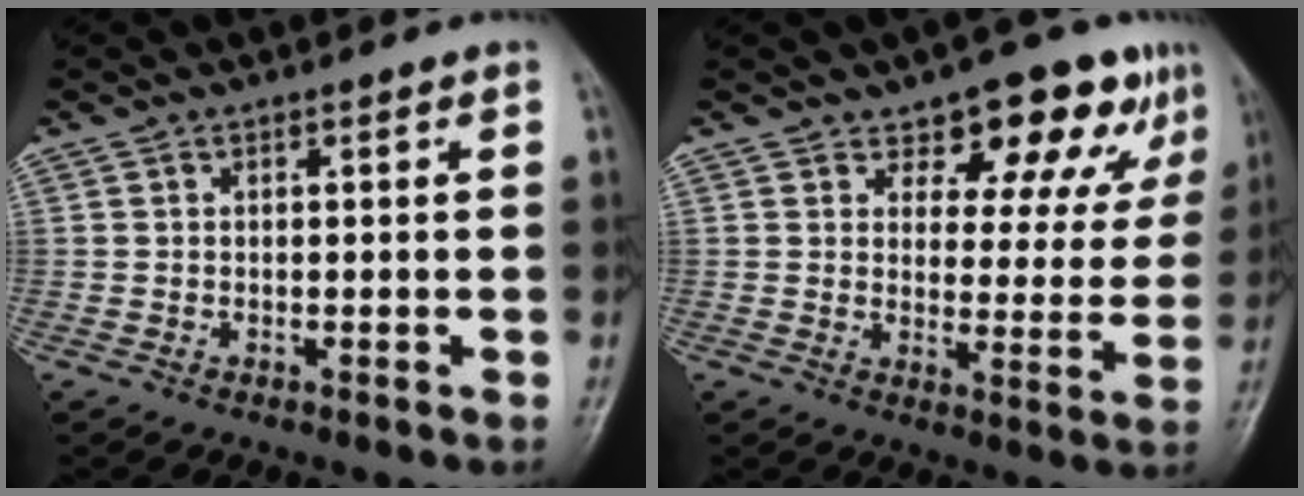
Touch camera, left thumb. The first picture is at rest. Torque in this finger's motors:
{"motor_torque": [-0.10, 0.19, -0.02, -0.18, 0.14]}